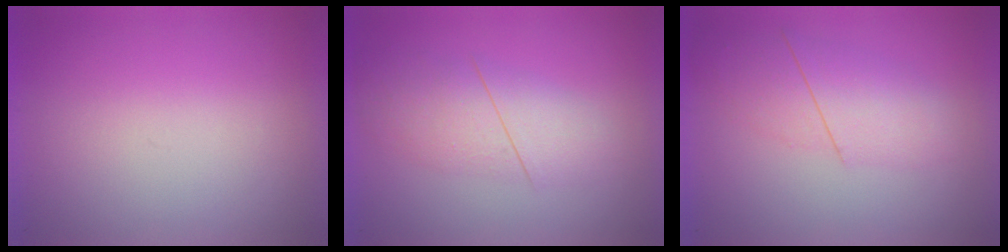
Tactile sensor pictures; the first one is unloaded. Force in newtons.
{"total": 2.8}
{"total": 2.4}